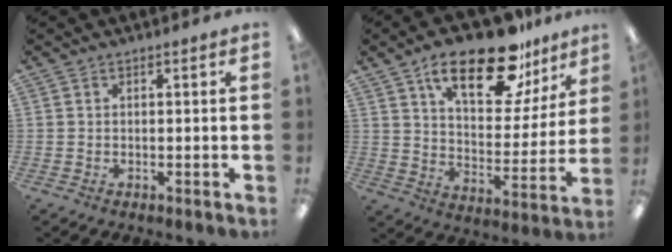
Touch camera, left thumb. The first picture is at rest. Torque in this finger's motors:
{"motor_torque": [0.30, 0.34, 1.48, -1.29, 0.22]}